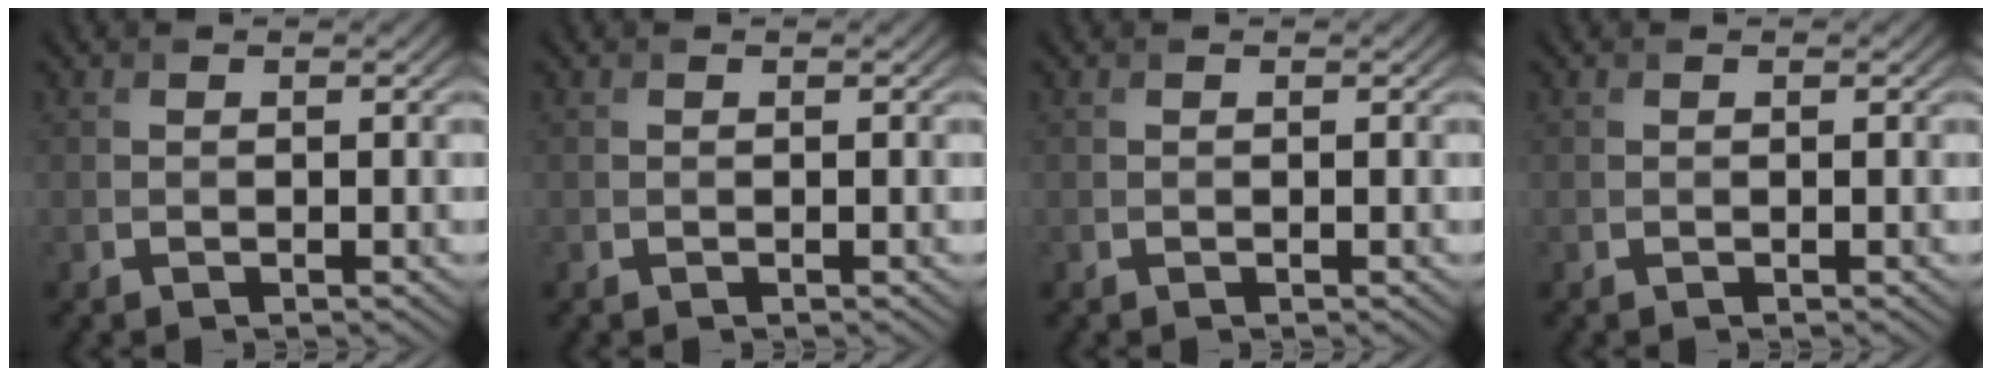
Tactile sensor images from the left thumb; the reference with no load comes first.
{"total": 0.0}
{"total": 0.0}
{"total": 0.0}